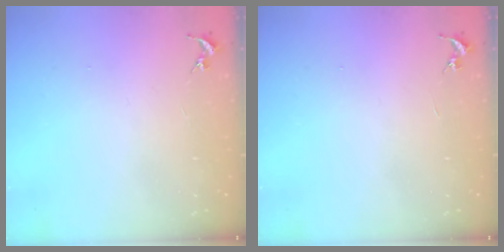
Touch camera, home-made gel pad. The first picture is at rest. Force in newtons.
{"total": 0.0}